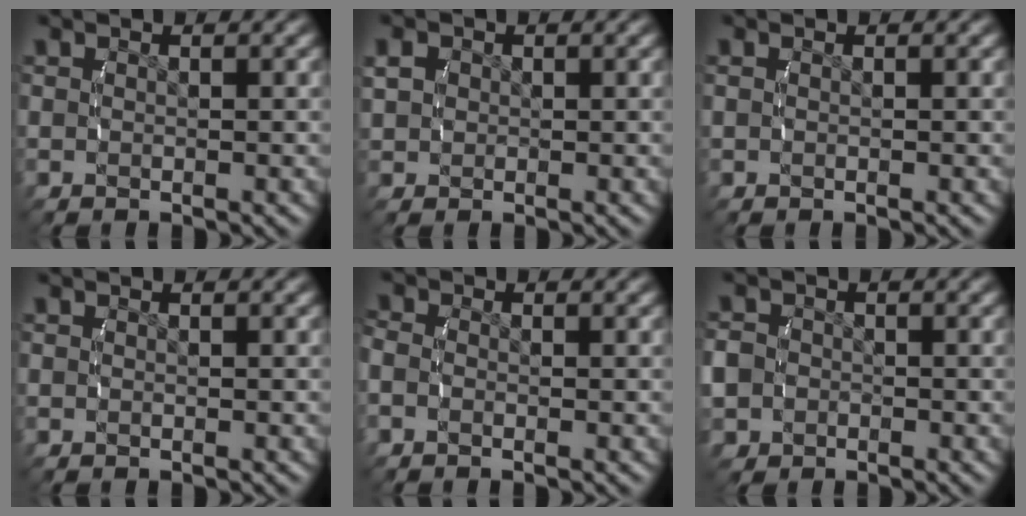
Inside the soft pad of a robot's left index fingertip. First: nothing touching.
{"total": 1.8, "force": [0.4, 1.6, 0.8], "torque": [-0.020, -0.005, 0.015]}
{"total": 0.0}
{"total": 0.0}
{"total": 1.5, "force": [-0.4, 1.2, 0.8], "torque": [-0.026, -0.003, -0.012]}
{"total": 5.0, "force": [-1.5, 4.5, 1.5], "torque": [-0.048, -0.026, -0.020]}